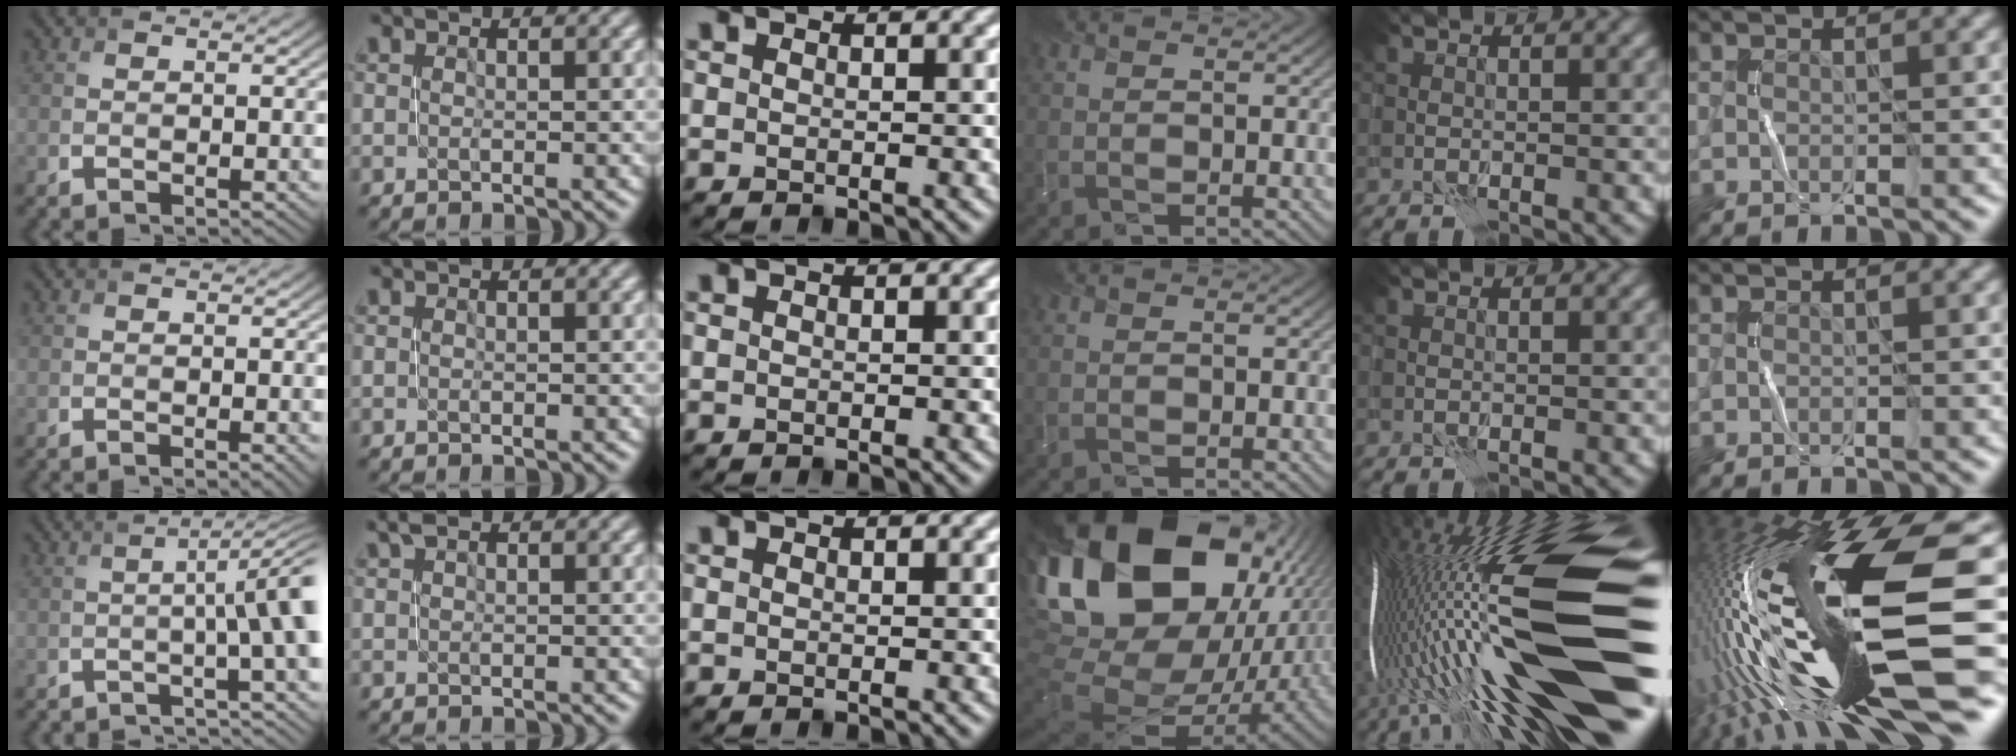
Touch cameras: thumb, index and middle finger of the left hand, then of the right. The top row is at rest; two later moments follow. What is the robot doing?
{"motion": "open", "object": "stapler"}